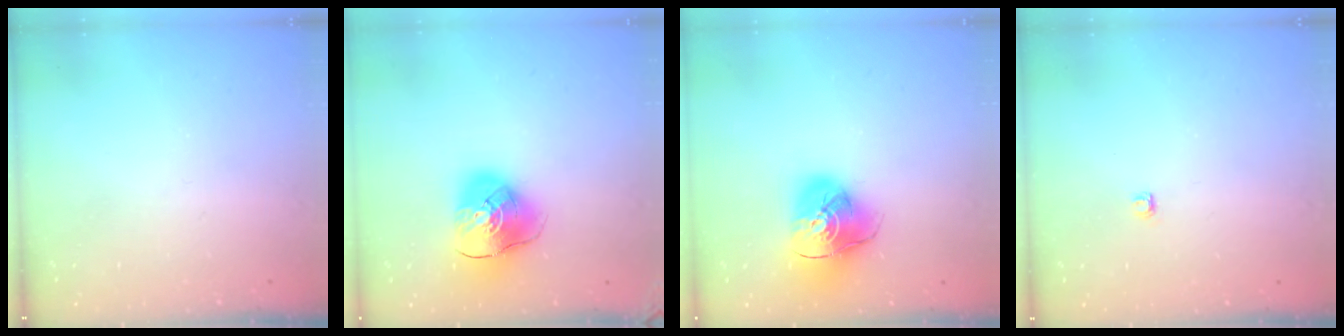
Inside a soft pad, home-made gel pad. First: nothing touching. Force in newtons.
{"total": 12.7, "press": 12.5, "slide": 1.8}
{"total": 16.1, "press": 16.0, "slide": 2.1}
{"total": 2.8, "press": 2.8, "slide": 0.4}